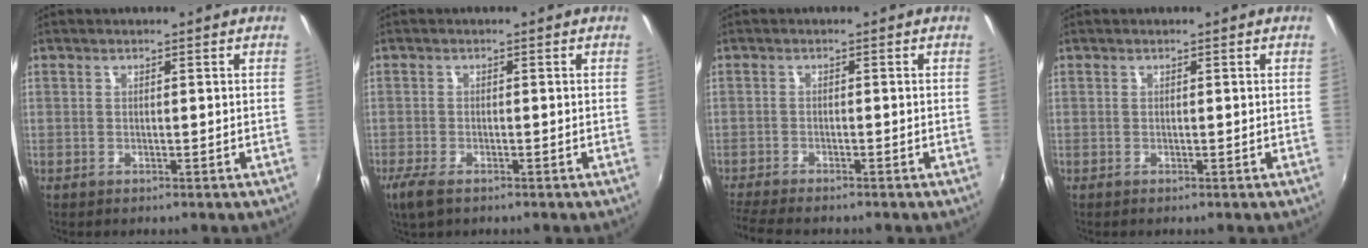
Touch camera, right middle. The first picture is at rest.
{"total": 4.0, "force": [-2.7, 1.4, 2.7], "torque": [-0.065, -0.015, -0.051]}
{"total": 6.5, "force": [-5.7, 0.8, 3.1], "torque": [-0.082, -0.029, -0.100]}
{"total": 0.0}